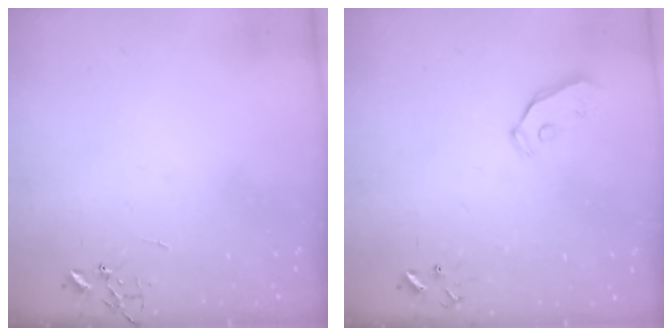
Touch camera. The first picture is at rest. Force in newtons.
{"total": 5.4, "press": 5.4, "slide": 0.6}